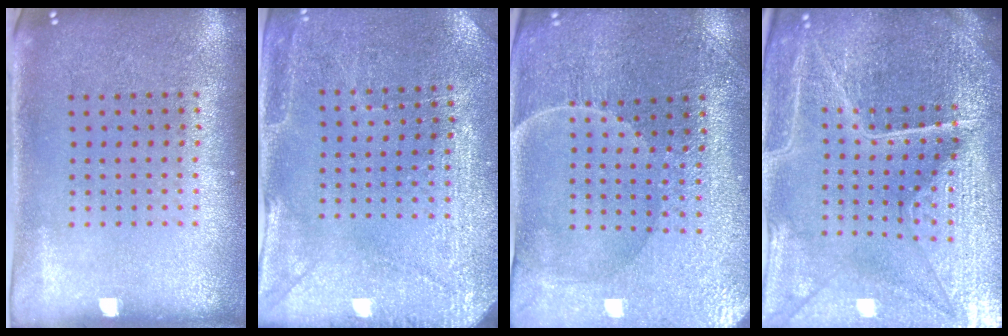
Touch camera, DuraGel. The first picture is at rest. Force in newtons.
{"total": 2.9, "press": 2.8, "slide": 0.7}
{"total": 1.9, "press": 1.9, "slide": 0.2}
{"total": 5.9, "press": 5.3, "slide": 2.5}